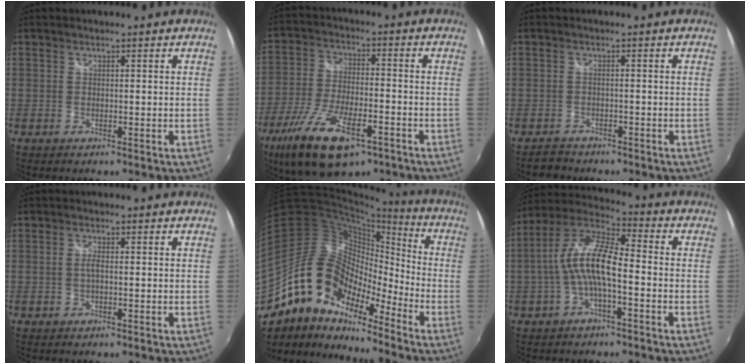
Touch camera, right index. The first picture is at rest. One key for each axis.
{"total": 17.3, "fx": -10.1, "fy": 6.7, "fz": 12.4, "tx": -0.261, "ty": -0.043, "tz": -0.180}
{"total": 3.4, "fx": -2.9, "fy": 1.8, "fz": -0.1, "tx": -0.010, "ty": 0.006, "tz": -0.049}
{"total": 1.6, "fx": -0.1, "fy": 0.3, "fz": 1.5, "tx": -0.031, "ty": 0.001, "tz": -0.005}
{"total": 16.3, "fx": -11.9, "fy": 8.0, "fz": 7.8, "tx": -0.133, "ty": 0.007, "tz": -0.239}
{"total": 11.4, "fx": -2.1, "fy": 3.2, "fz": 10.8, "tx": -0.224, "ty": 0.016, "tz": -0.042}